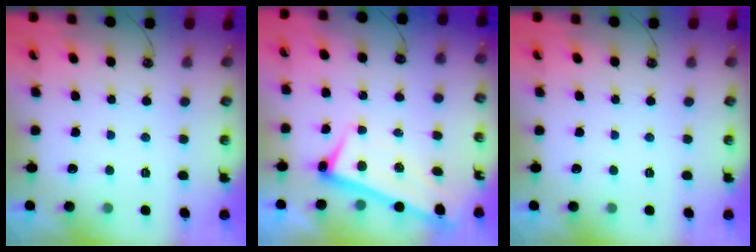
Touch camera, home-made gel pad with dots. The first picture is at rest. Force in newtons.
{"total": 2.6, "press": 2.5, "slide": 0.7}
{"total": 0.0}